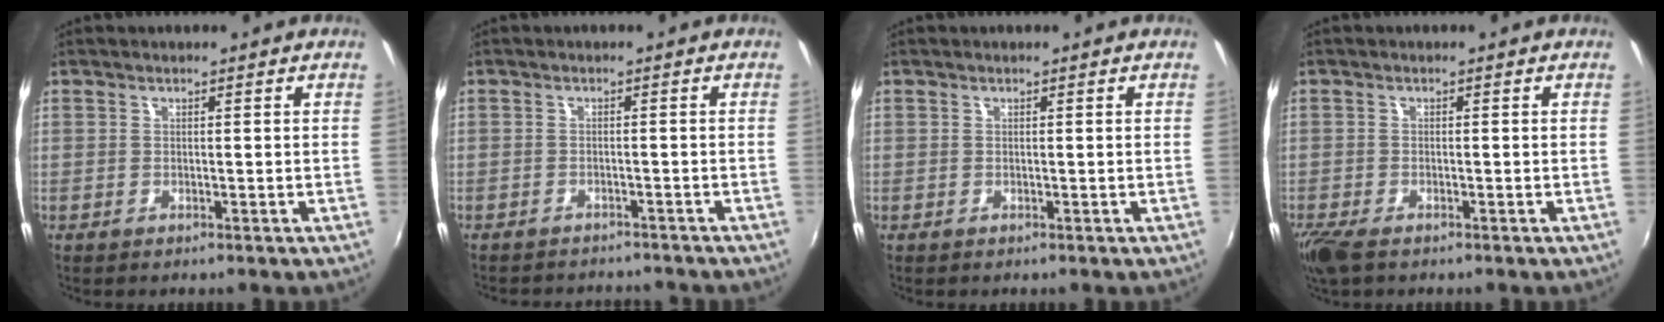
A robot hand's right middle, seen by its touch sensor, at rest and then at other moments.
{"total": 6.9, "force": [-6.5, 1.5, 1.9], "torque": [-0.051, -0.009, -0.088]}
{"total": 0.0}
{"total": 4.2, "force": [-3.1, 1.4, 2.6], "torque": [-0.064, -0.017, -0.061]}